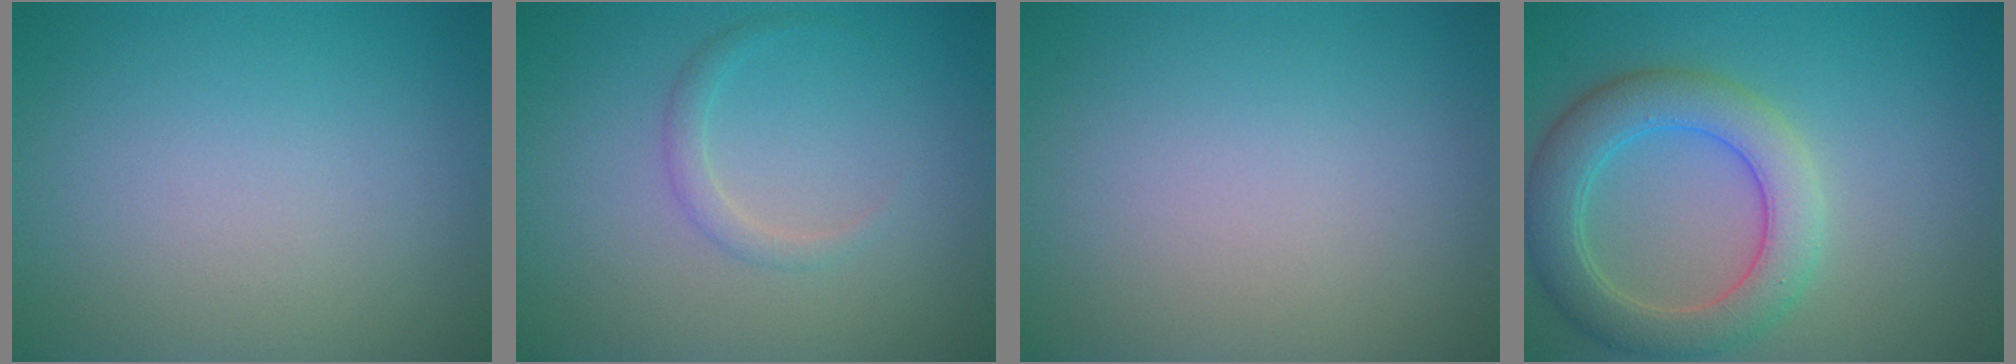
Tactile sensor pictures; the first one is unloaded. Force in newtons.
{"total": 1.2, "press": 1.2, "slide": 0.1}
{"total": 0.0}
{"total": 5.5, "press": 5.5, "slide": 0.1}